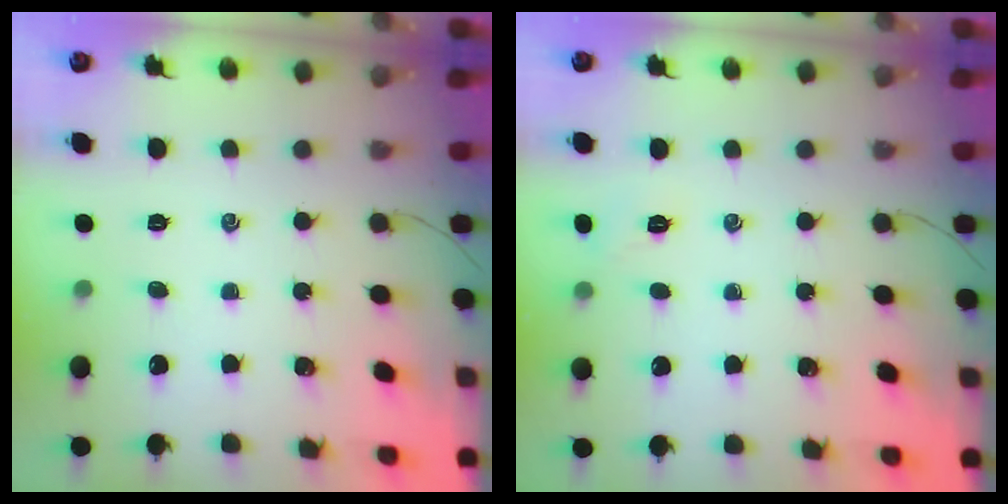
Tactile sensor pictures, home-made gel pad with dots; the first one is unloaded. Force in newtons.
{"total": 4.5, "press": 4.4, "slide": 1.2}